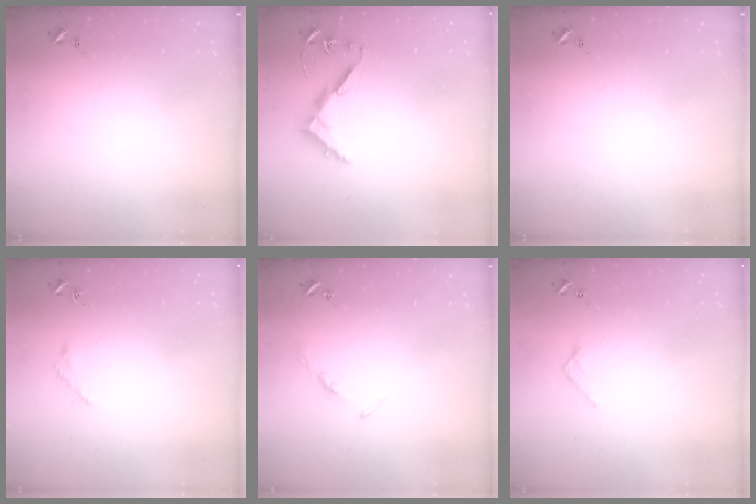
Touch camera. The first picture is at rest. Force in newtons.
{"total": 8.2, "press": 8.1, "slide": 0.6}
{"total": 0.0}
{"total": 1.6, "press": 1.6, "slide": 0.2}
{"total": 3.5, "press": 3.5, "slide": 0.4}
{"total": 2.7, "press": 2.7, "slide": 0.2}